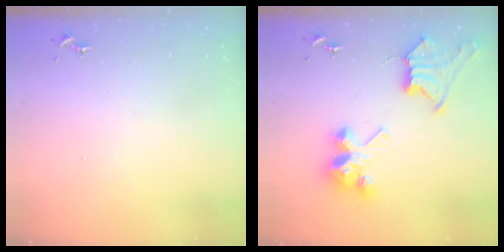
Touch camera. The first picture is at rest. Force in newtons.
{"total": 12.2, "press": 12.1, "slide": 1.0}